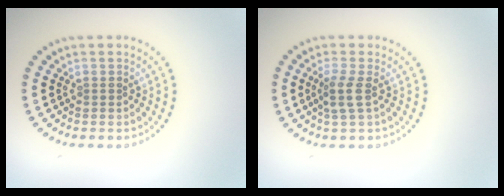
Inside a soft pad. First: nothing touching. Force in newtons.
{"total": 2.0, "press": 1.7, "slide": 1.1}